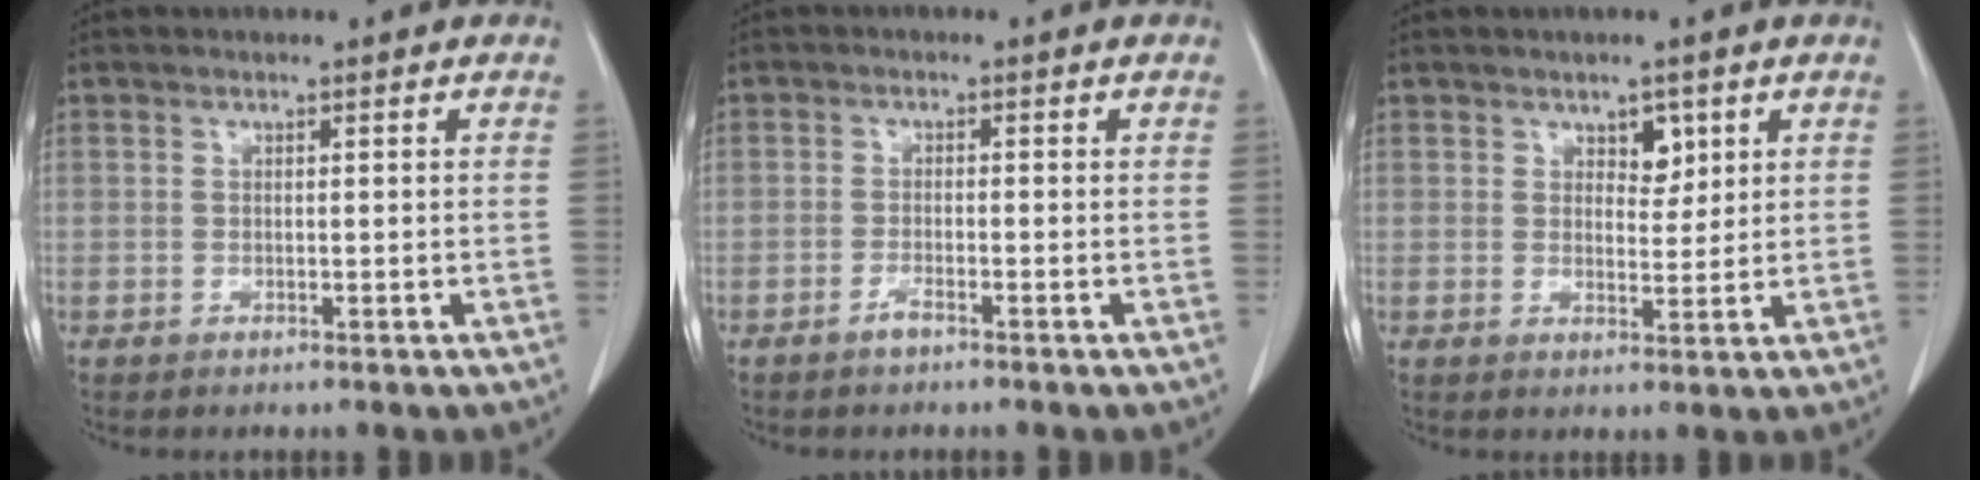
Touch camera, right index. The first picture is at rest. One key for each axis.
{"total": 1.4, "fx": -1.2, "fy": 0.1, "fz": 0.8, "tx": -0.020, "ty": 0.000, "tz": -0.022}
{"total": 3.0, "fx": 1.6, "fy": 1.8, "fz": 1.9, "tx": -0.021, "ty": 0.001, "tz": 0.026}